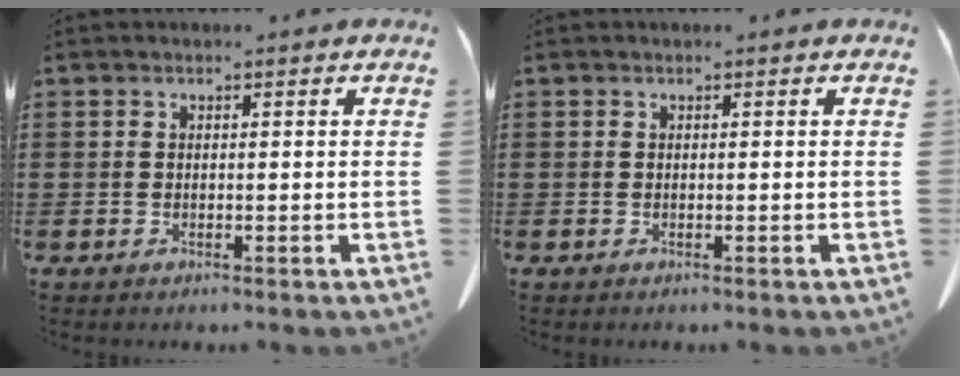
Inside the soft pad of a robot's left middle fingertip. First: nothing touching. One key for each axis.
{"total": 0.0}